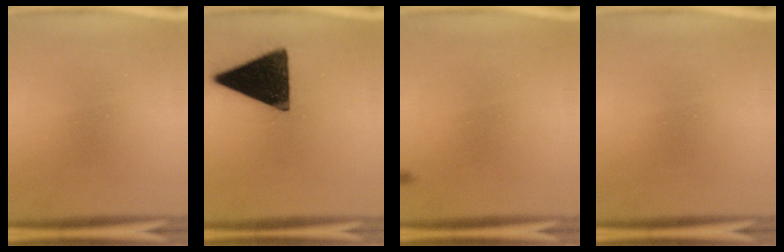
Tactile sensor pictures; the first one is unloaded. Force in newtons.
{"total": 16.2}
{"total": 0.6}
{"total": 0.0}